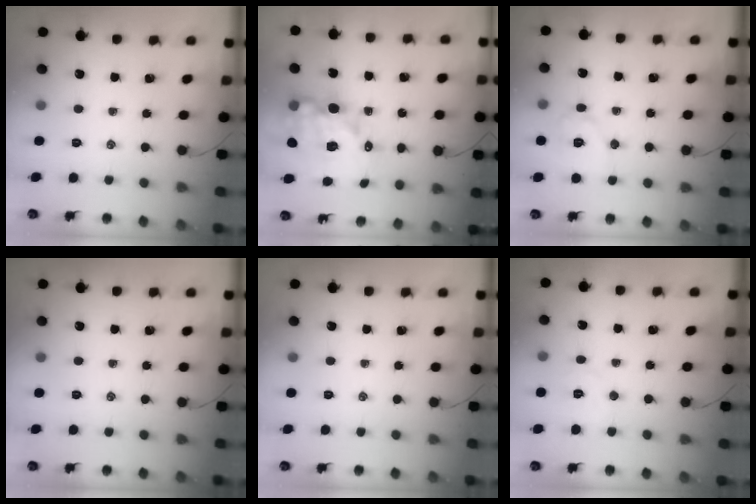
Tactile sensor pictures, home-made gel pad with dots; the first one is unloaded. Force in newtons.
{"total": 16.0, "press": 15.4, "slide": 4.1}
{"total": 9.0, "press": 9.0, "slide": 0.5}
{"total": 0.0}
{"total": 0.0}
{"total": 5.0, "press": 4.9, "slide": 1.1}